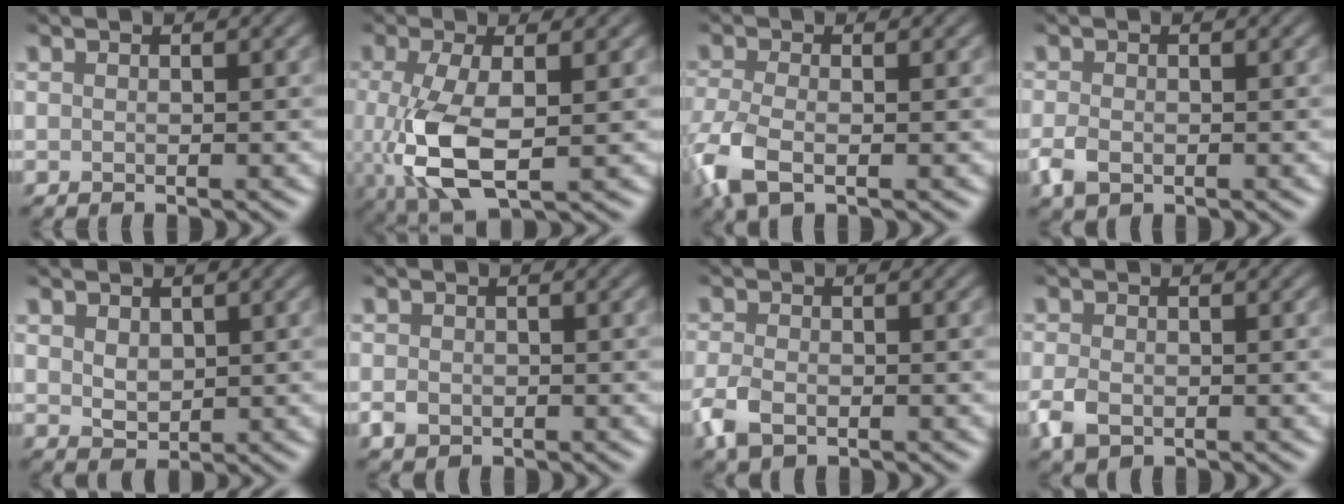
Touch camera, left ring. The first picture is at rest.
{"total": 6.4, "force": [-0.7, 2.5, 5.9], "torque": [-0.132, -0.013, -0.009]}
{"total": 4.1, "force": [-1.7, 1.7, 3.3], "torque": [-0.084, -0.009, -0.043]}
{"total": 2.0, "force": [-0.7, 1.3, 1.3], "torque": [-0.030, -0.005, -0.015]}
{"total": 1.9, "force": [0.8, 1.3, 1.1], "torque": [-0.022, -0.004, 0.021]}
{"total": 1.2, "force": [-0.3, 1.0, 0.6], "torque": [-0.011, -0.005, -0.007]}
{"total": 2.7, "force": [-1.2, 1.6, 1.8], "torque": [-0.044, -0.006, -0.028]}
{"total": 2.4, "force": [-0.8, 1.6, 1.6], "torque": [-0.038, -0.008, -0.017]}